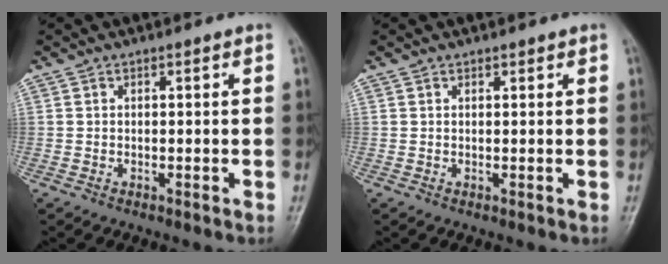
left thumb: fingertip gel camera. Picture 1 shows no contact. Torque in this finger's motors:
{"motor_torque": [-0.23, -0.14, 0.02, -0.09, -0.01]}